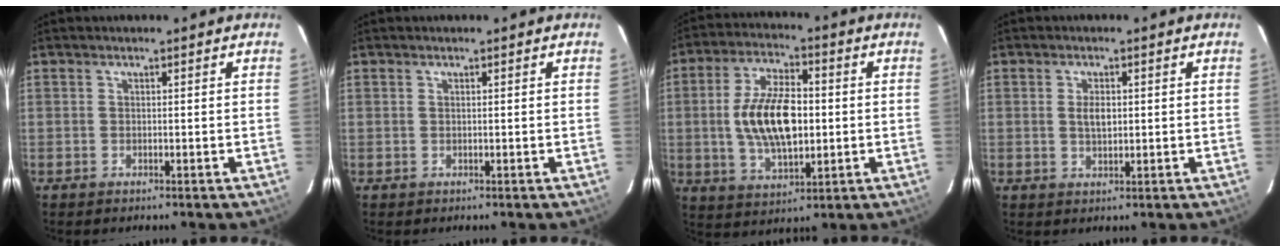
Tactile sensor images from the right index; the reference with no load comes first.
{"total": 0.0}
{"total": 14.1, "force": [-0.3, 6.9, 12.3], "torque": [-0.237, 0.004, -0.001]}
{"total": 2.8, "force": [0.3, 1.4, 2.4], "torque": [-0.042, 0.000, 0.007]}